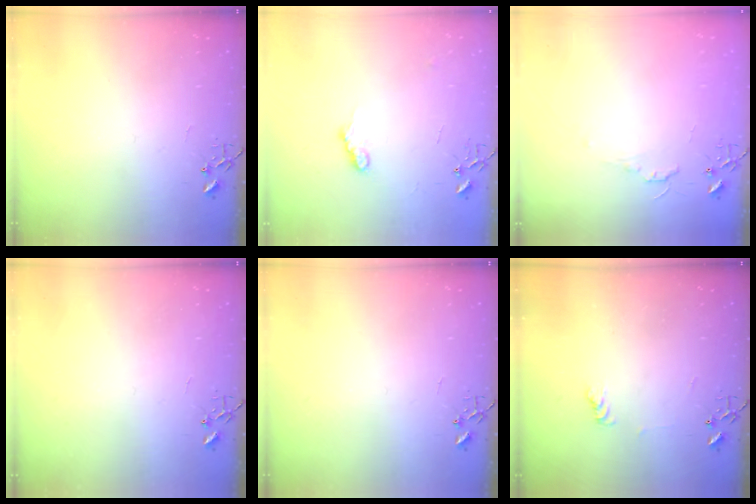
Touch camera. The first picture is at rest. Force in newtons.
{"total": 9.0, "press": 8.9, "slide": 0.9}
{"total": 4.9, "press": 4.8, "slide": 0.7}
{"total": 0.0}
{"total": 0.0}
{"total": 4.5, "press": 4.4, "slide": 0.6}